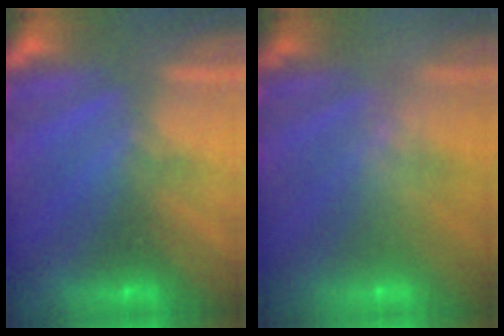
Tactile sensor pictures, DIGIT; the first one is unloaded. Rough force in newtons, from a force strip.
{"total": 2.4}